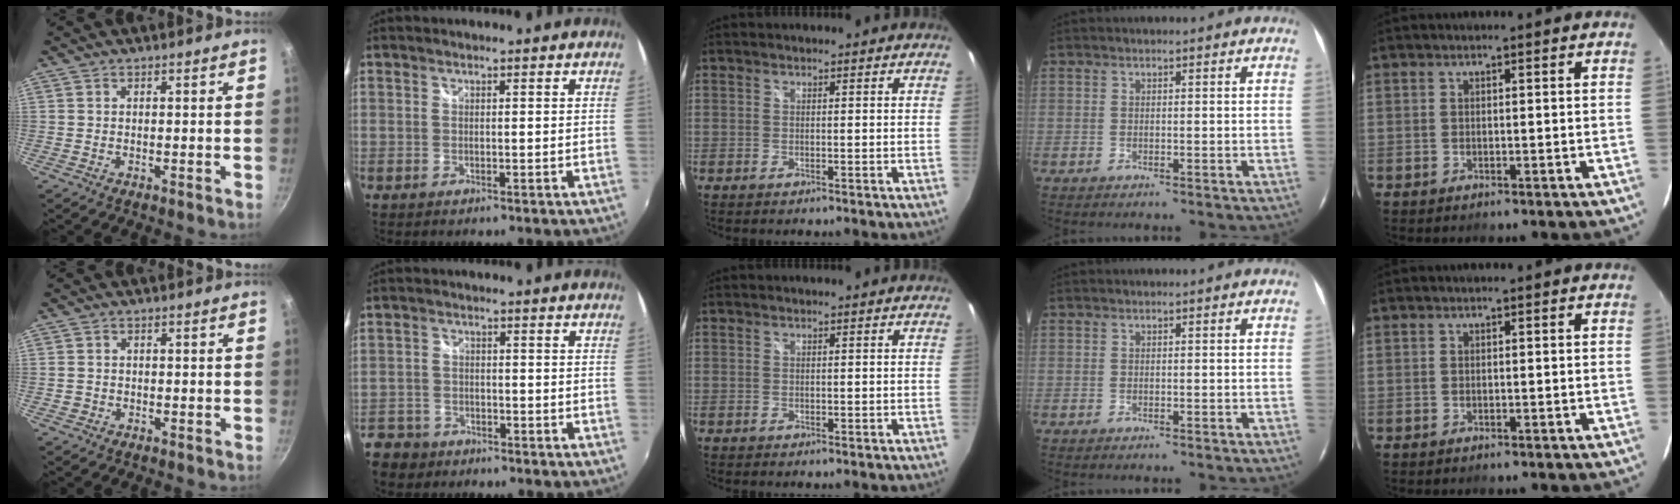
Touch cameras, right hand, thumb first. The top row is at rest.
{"thumb": {"total": 1.3, "force": [-0.4, 1.2, 0.3], "torque": [-0.005, 0.003, -0.004]}, "index": {"total": 8.2, "force": [-5.2, 6.0, 2.0], "torque": [-0.078, 0.012, -0.092]}}